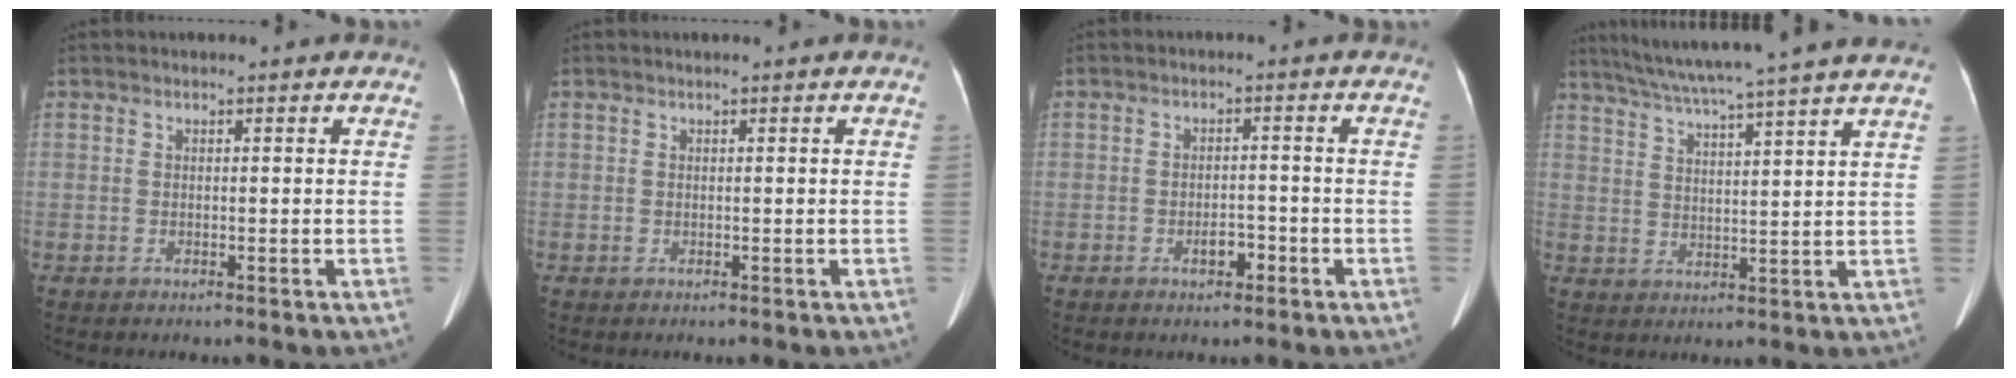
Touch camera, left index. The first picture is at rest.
{"total": 0.0}
{"total": 2.7, "force": [-1.5, 1.3, 1.8], "torque": [-0.027, 0.006, -0.023]}
{"total": 17.9, "force": [15.3, -1.3, 9.1], "torque": [-0.159, 0.010, 0.210]}